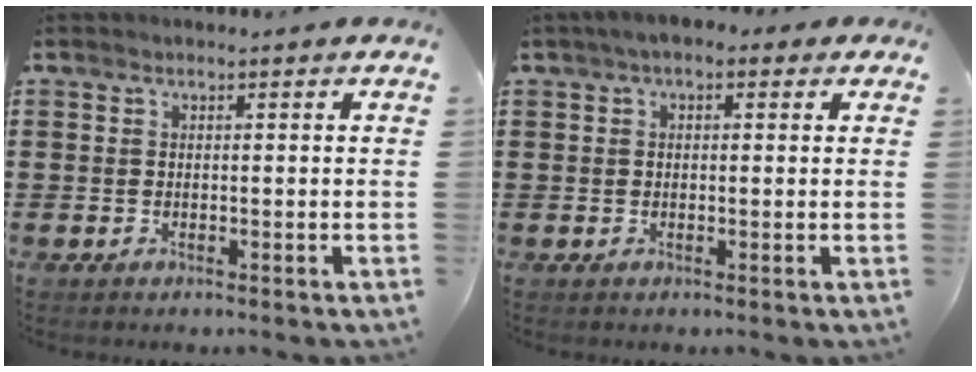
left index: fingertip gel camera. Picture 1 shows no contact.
{"total": 2.2, "force": [0.7, 1.3, 1.6], "torque": [-0.034, 0.009, 0.011]}